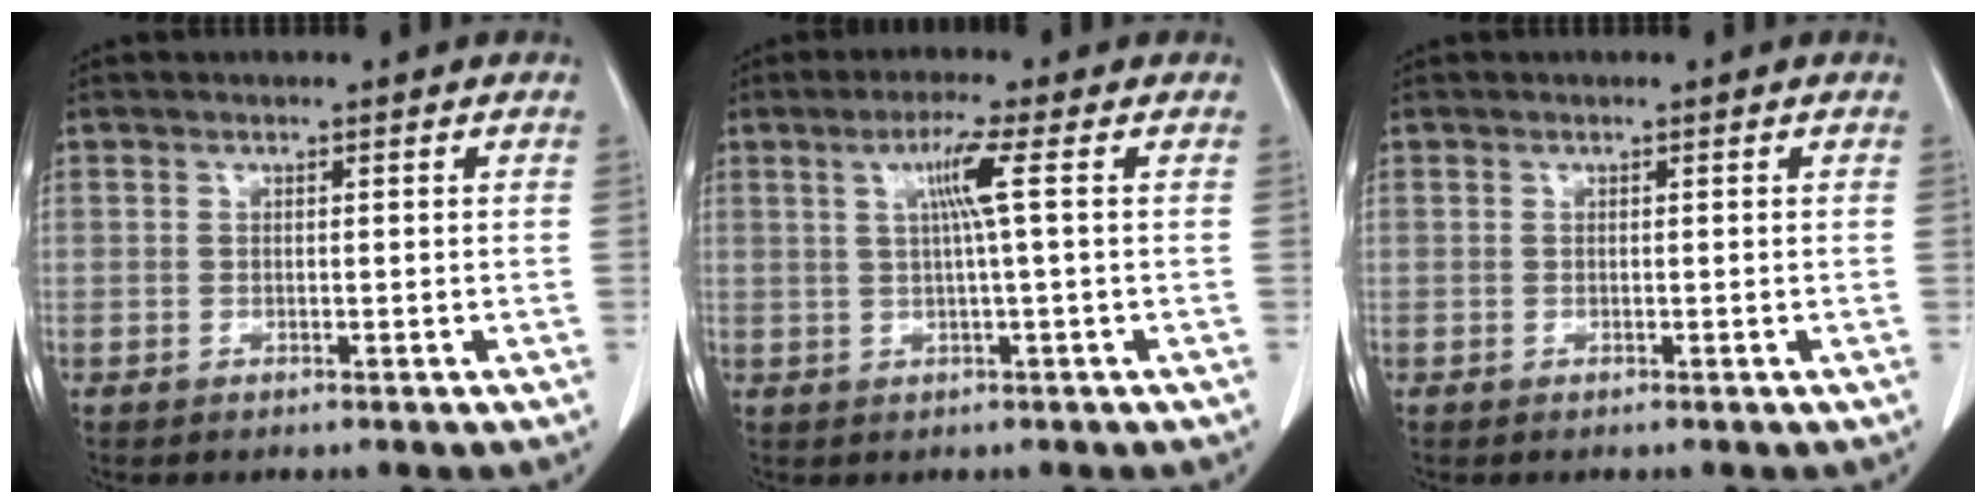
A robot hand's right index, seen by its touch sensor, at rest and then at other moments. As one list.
[{"total": 4.6, "force": [1.1, -1.0, 4.4], "torque": [-0.086, 0.005, 0.022]}, {"total": 0.0}]